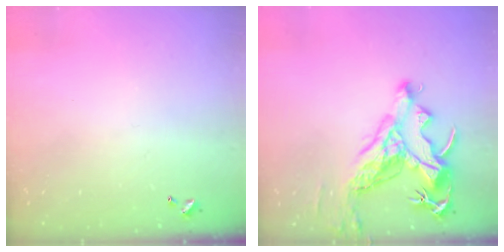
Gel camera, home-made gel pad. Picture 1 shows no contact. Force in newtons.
{"total": 9.9, "press": 9.7, "slide": 1.9}